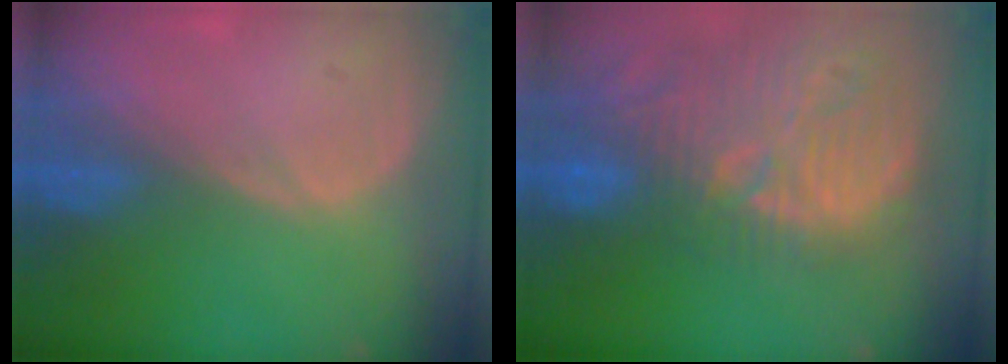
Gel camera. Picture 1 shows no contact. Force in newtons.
{"total": 13.6, "press": 12.6, "slide": 5.2}